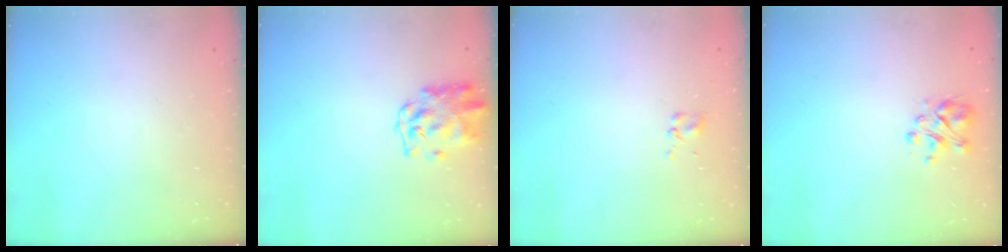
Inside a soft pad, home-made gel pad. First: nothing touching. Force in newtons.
{"total": 2.6, "press": 2.6, "slide": 0.5}
{"total": 1.7, "press": 1.5, "slide": 0.8}
{"total": 3.2, "press": 3.1, "slide": 0.8}